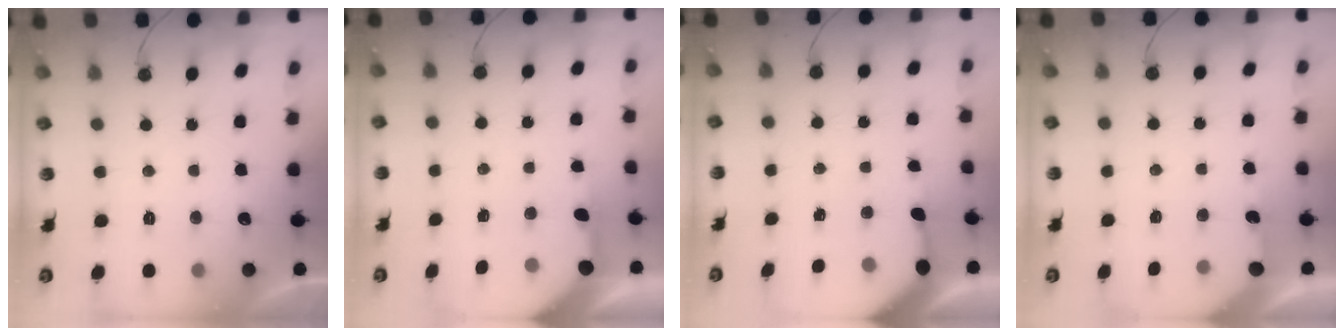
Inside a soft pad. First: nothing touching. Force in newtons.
{"total": 4.5, "press": 4.5, "slide": 0.4}
{"total": 4.8, "press": 4.8, "slide": 0.4}
{"total": 2.4, "press": 2.4, "slide": 0.3}